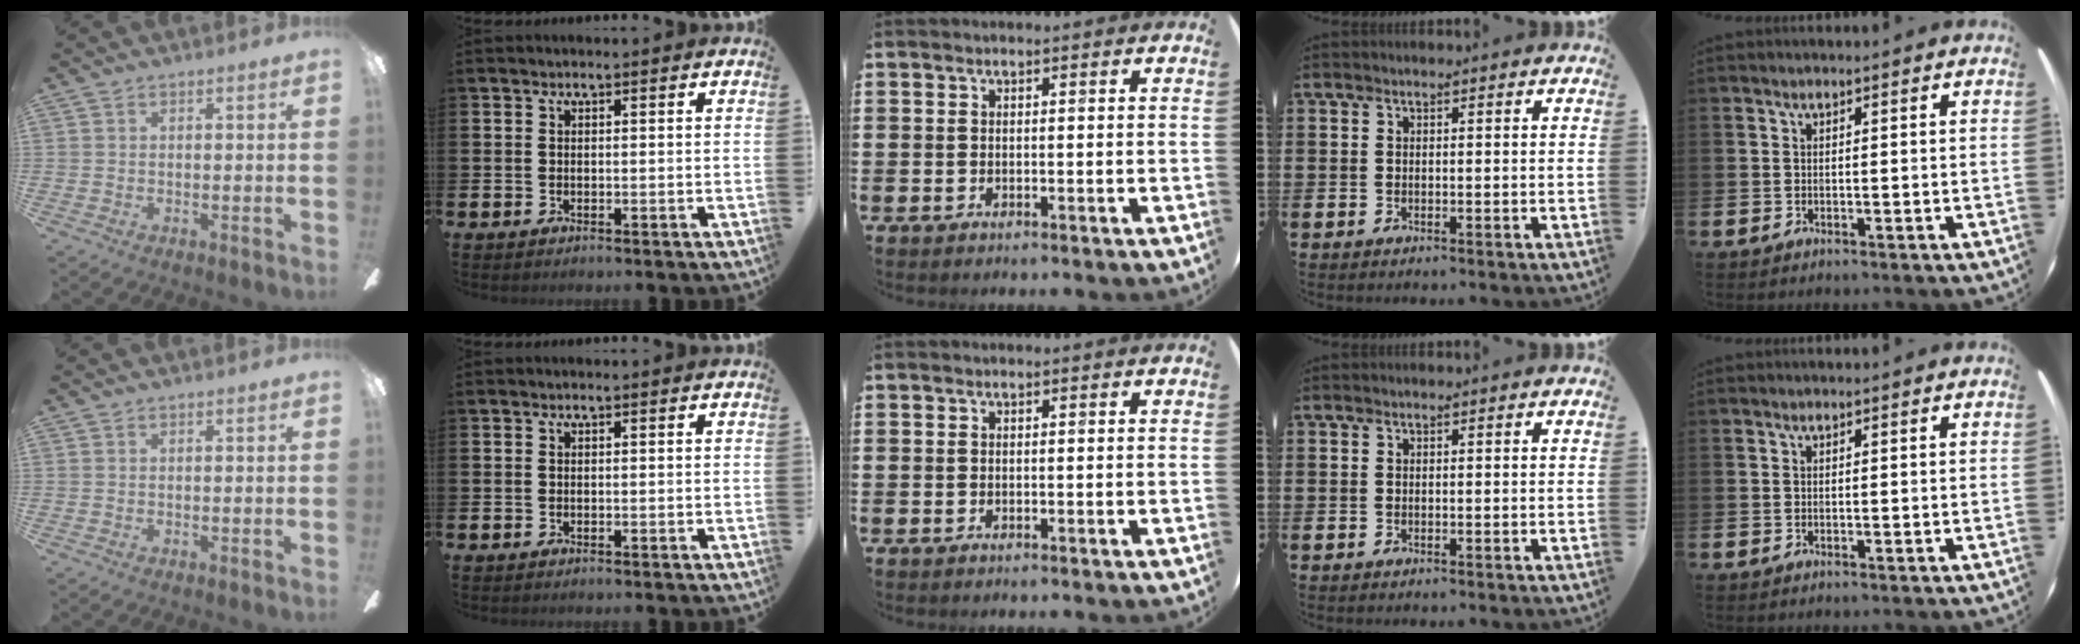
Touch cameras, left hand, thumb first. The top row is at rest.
{}